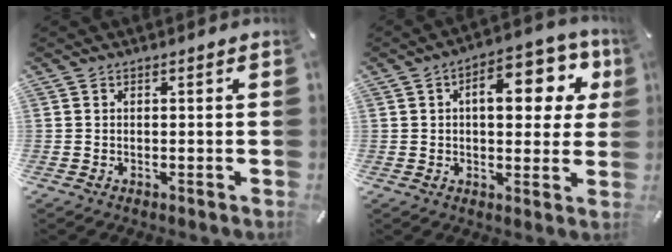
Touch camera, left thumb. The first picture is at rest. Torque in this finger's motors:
{"motor_torque": [0.57, 0.57, 1.33, -1.13, 0.36]}